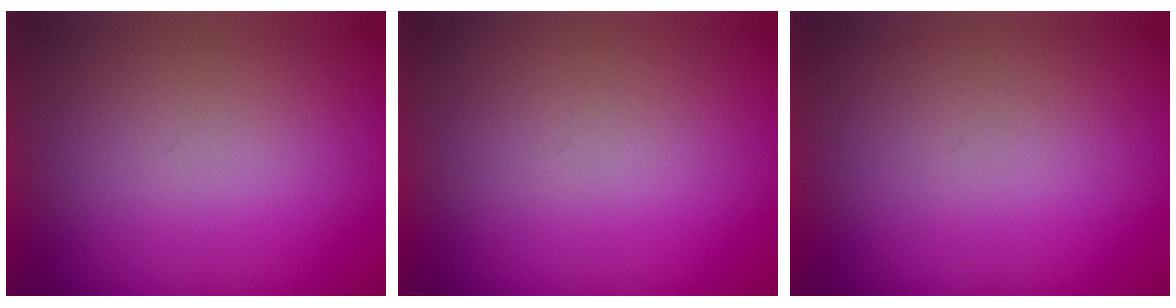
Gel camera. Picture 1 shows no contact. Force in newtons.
{"total": 1.5}
{"total": 1.9}